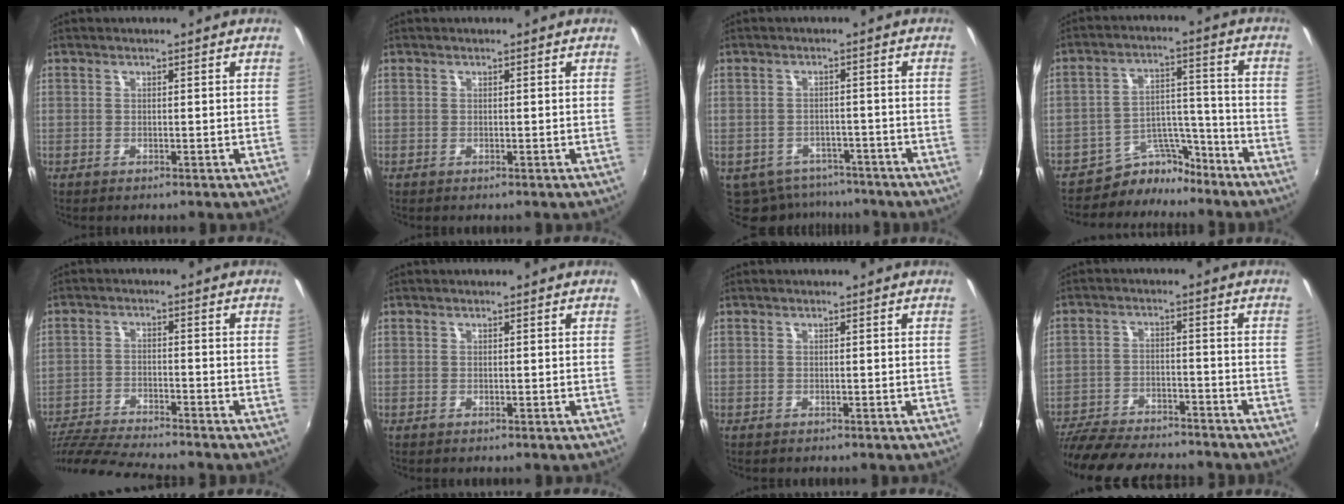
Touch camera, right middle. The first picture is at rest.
{"total": 0.0}
{"total": 9.6, "force": [-7.3, 5.6, 2.6], "torque": [-0.071, -0.012, -0.099]}
{"total": 8.3, "force": [-7.4, 3.7, 0.6], "torque": [-0.010, 0.044, -0.122]}
{"total": 13.3, "force": [-12.1, 1.1, 5.5], "torque": [-0.131, -0.021, -0.214]}
{"total": 0.0}
{"total": 0.0}
{"total": 18.2, "force": [-15.8, 5.0, 7.5], "torque": [-0.167, -0.022, -0.242]}